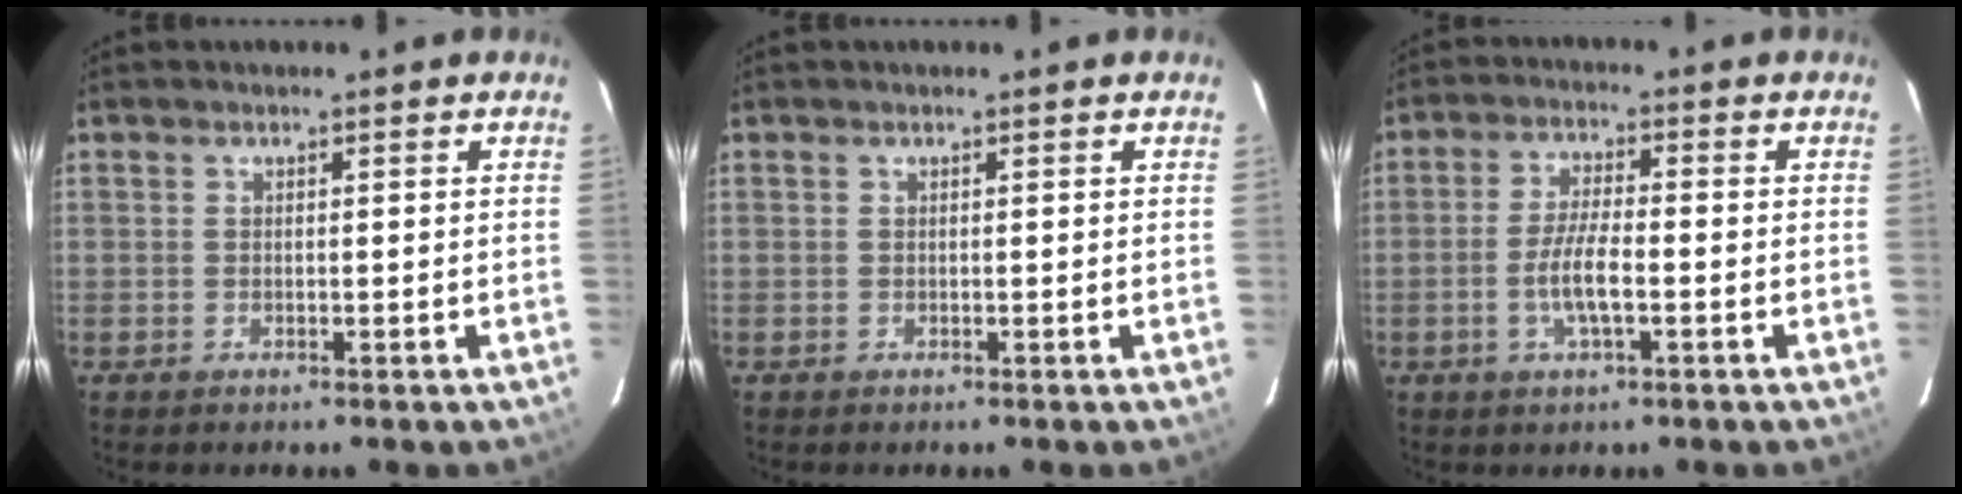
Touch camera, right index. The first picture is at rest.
{"total": 0.0}
{"total": 6.1, "force": [-1.9, 1.4, 5.6], "torque": [-0.114, 0.000, -0.037]}